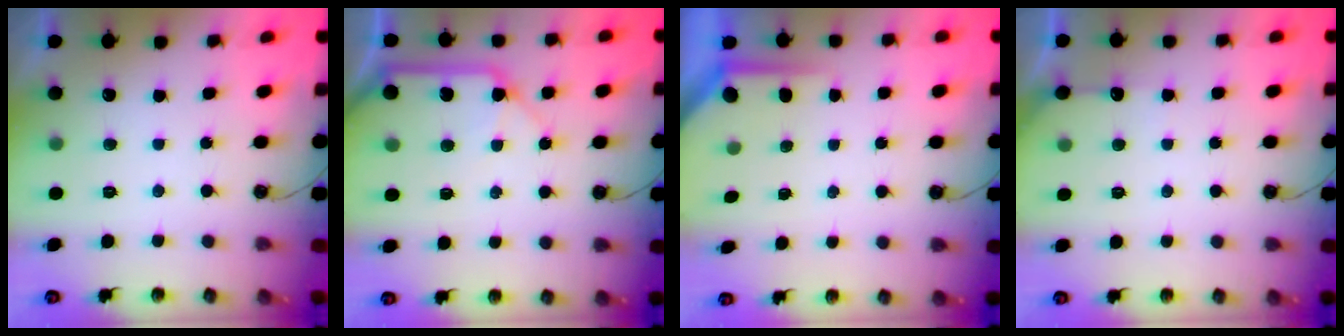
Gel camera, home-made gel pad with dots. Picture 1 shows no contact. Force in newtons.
{"total": 12.0, "press": 11.9, "slide": 1.6}
{"total": 3.2, "press": 3.2, "slide": 0.4}
{"total": 3.9, "press": 3.9, "slide": 0.5}